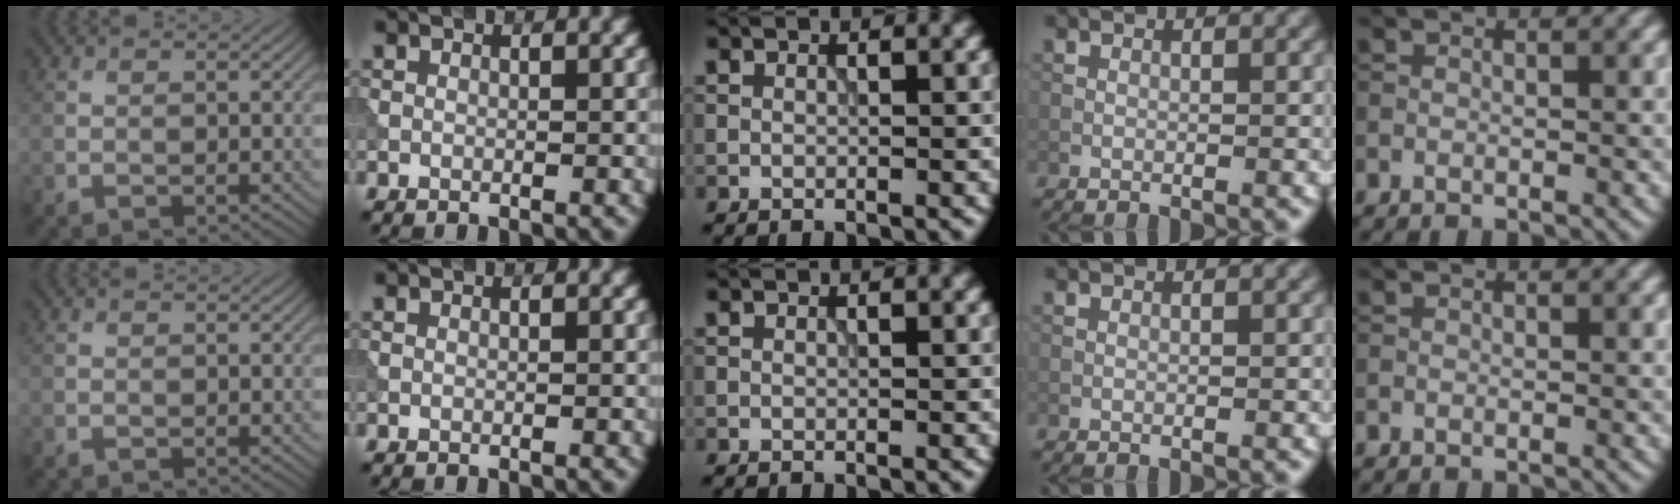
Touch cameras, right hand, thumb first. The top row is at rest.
{}